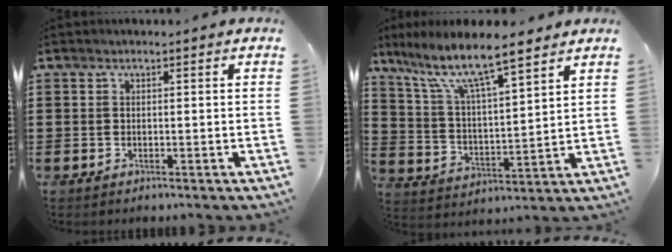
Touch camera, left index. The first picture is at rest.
{"total": 8.6, "force": [6.7, 1.6, 5.1], "torque": [-0.126, -0.031, 0.111]}